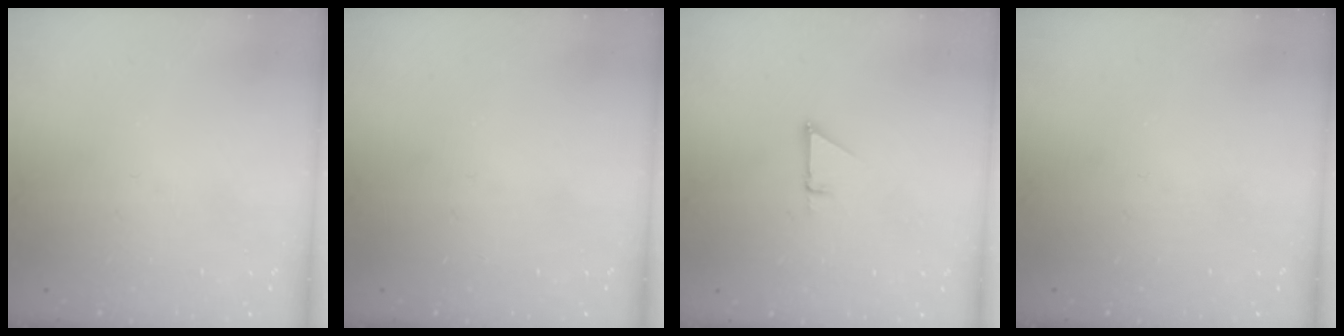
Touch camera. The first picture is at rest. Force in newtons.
{"total": 0.0}
{"total": 1.4, "press": 1.4, "slide": 0.0}
{"total": 0.0}